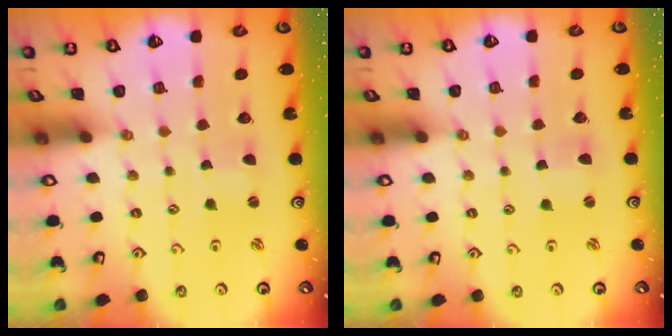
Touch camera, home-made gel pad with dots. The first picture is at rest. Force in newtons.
{"total": 1.1, "press": 1.0, "slide": 0.3}